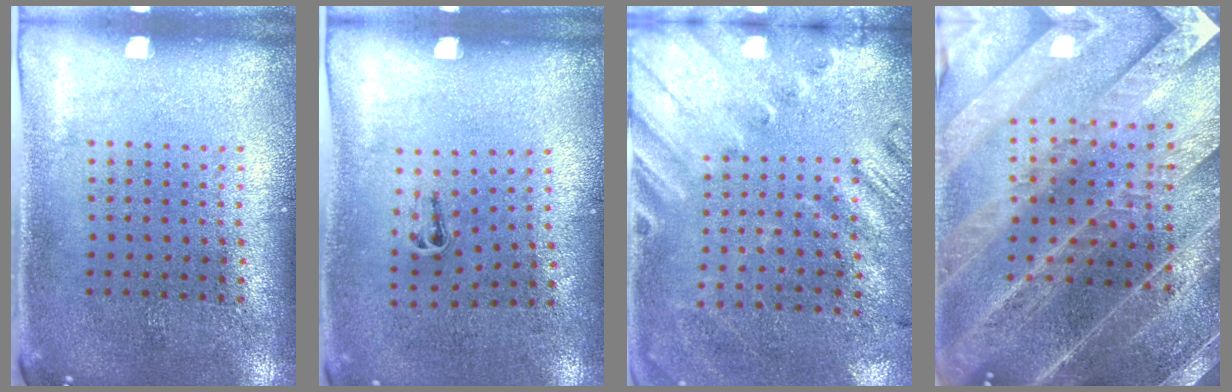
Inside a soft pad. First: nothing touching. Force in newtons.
{"total": 0.5, "press": 0.3, "slide": 0.4}
{"total": 2.6, "press": 1.9, "slide": 1.7}
{"total": 4.0, "press": 3.7, "slide": 1.5}